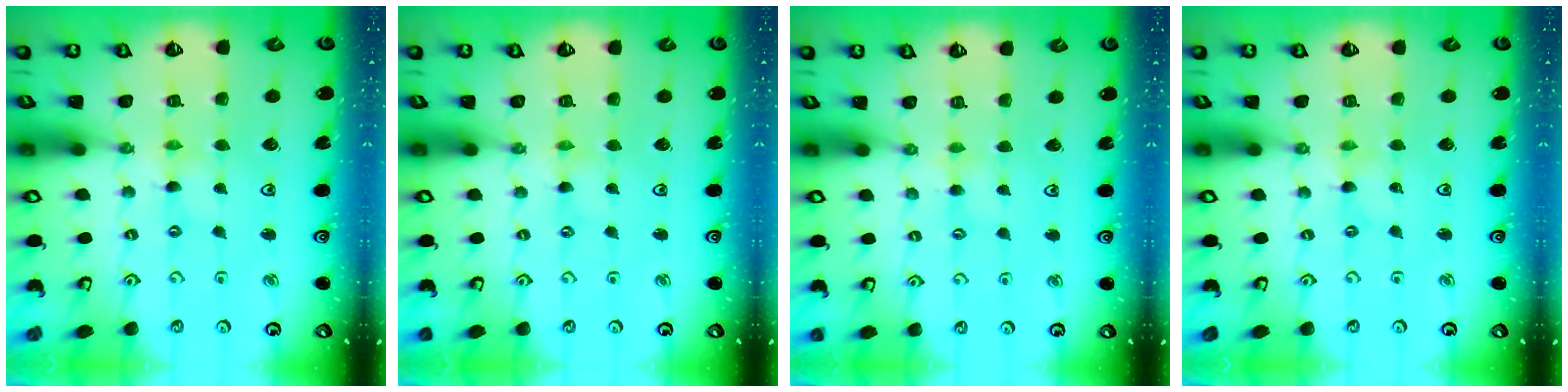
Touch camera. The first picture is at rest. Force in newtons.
{"total": 0.0}
{"total": 2.0, "press": 2.0, "slide": 0.2}
{"total": 0.0}